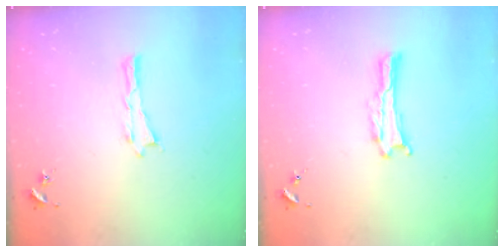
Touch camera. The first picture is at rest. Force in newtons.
{"total": 0.0}